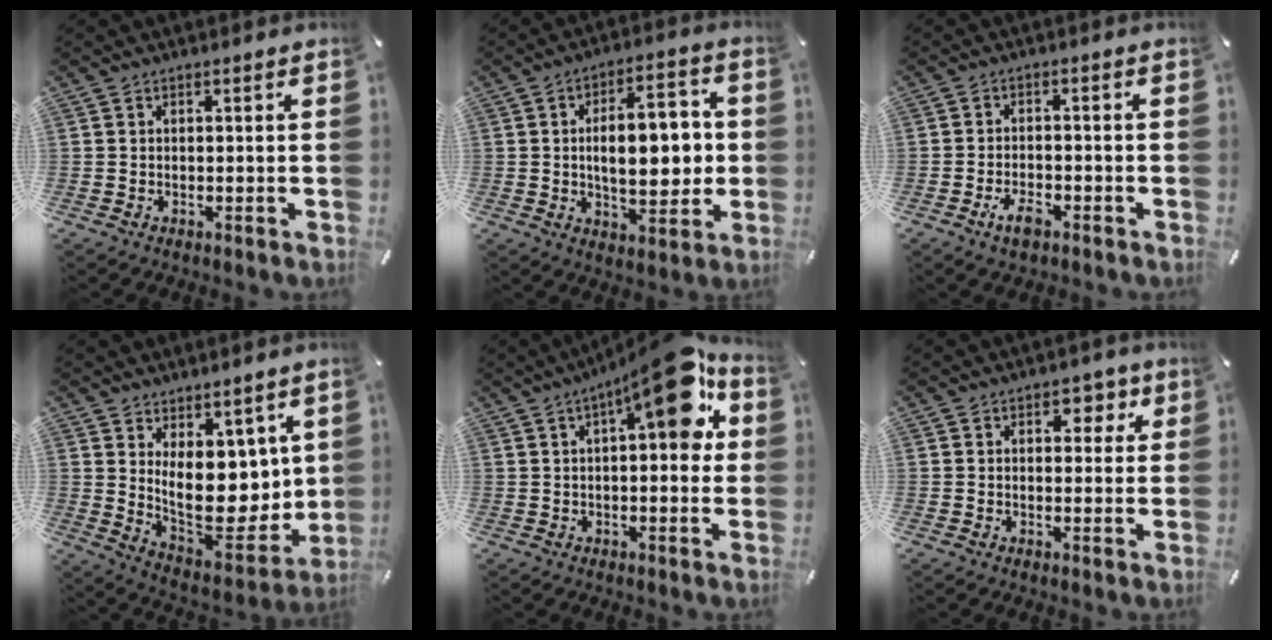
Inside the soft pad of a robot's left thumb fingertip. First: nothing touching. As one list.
[{"total": 14.2, "force": [0.4, 7.2, 12.3], "torque": [-0.173, 0.003, 0.002]}, {"total": 4.4, "force": [-2.6, 2.0, 2.9], "torque": [-0.065, 0.006, -0.051]}, {"total": 15.1, "force": [3.4, 10.0, 10.8], "torque": [-0.160, -0.063, 0.071]}, {"total": 15.9, "force": [6.6, 5.5, 13.4], "torque": [-0.167, -0.037, 0.096]}, {"total": 6.0, "force": [2.2, 3.9, 3.9], "torque": [-0.029, -0.009, 0.026]}]